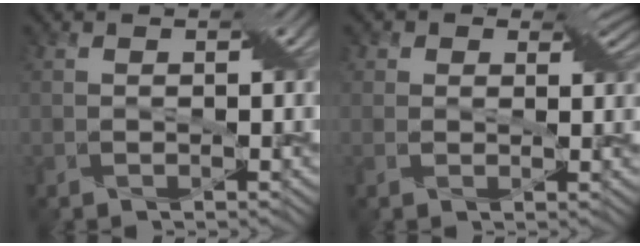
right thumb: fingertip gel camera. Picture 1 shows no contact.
{"total": 4.6, "force": [2.5, 3.3, 2.2], "torque": [-0.044, 0.005, 0.024]}